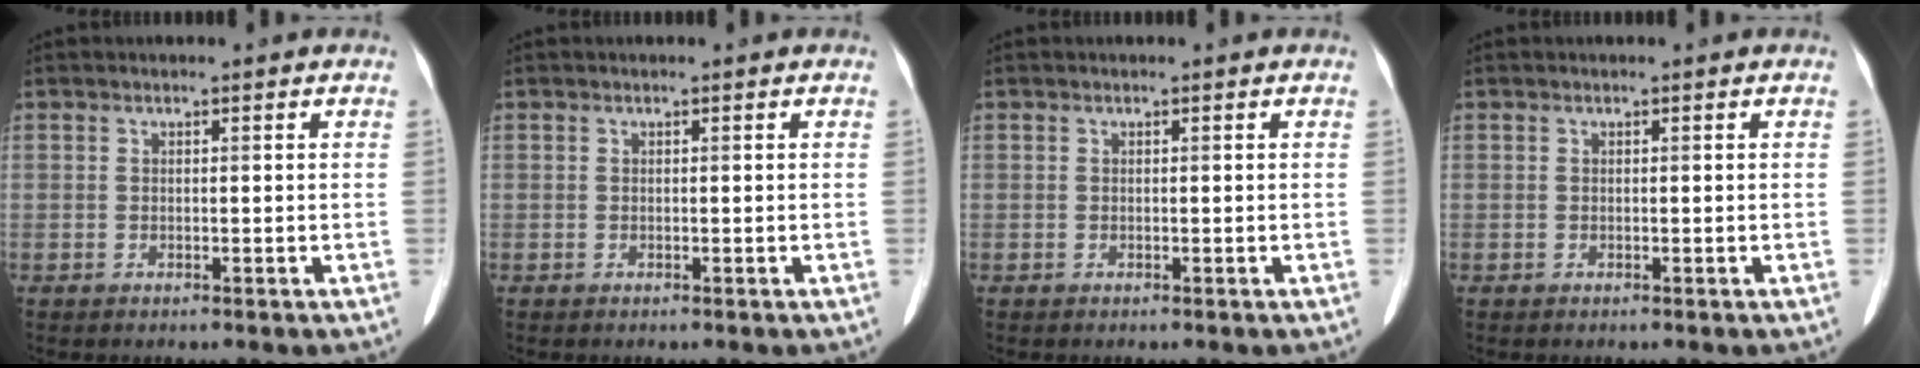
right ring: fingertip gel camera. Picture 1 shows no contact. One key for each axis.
{"total": 0.0}
{"total": 0.0}
{"total": 0.0}